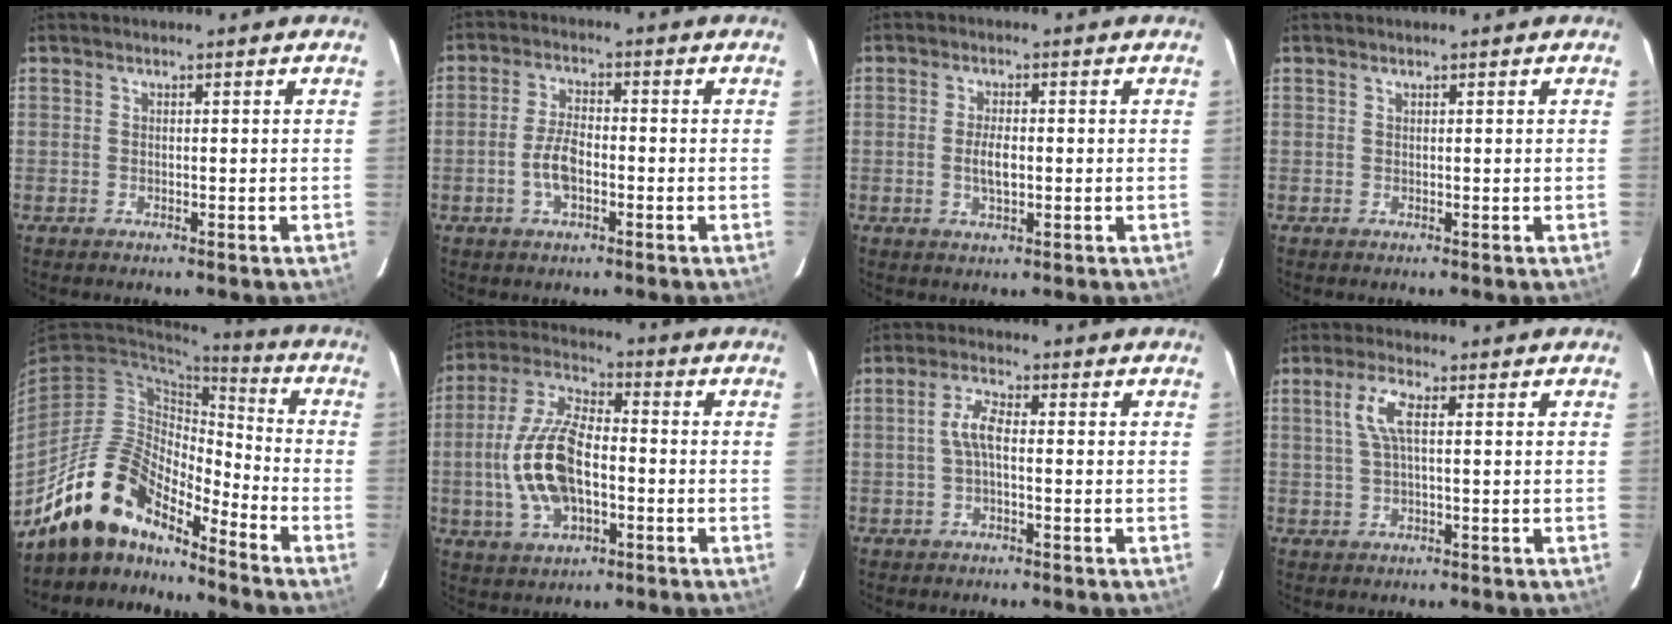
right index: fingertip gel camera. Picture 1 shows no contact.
{"total": 5.5, "force": [-1.8, 2.4, 4.5], "torque": [-0.097, 0.005, -0.032]}
{"total": 3.6, "force": [-0.4, 1.4, 3.3], "torque": [-0.063, -0.001, -0.006]}
{"total": 0.0}
{"total": 15.4, "force": [-13.3, 5.0, 5.9], "torque": [-0.117, 0.013, -0.248]}
{"total": 14.9, "force": [-2.4, 7.2, 12.8], "torque": [-0.274, 0.007, -0.043]}
{"total": 3.7, "force": [-0.4, 1.1, 3.5], "torque": [-0.076, 0.011, -0.009]}
{"total": 4.8, "force": [1.0, 1.1, 4.6], "torque": [-0.094, 0.006, 0.022]}